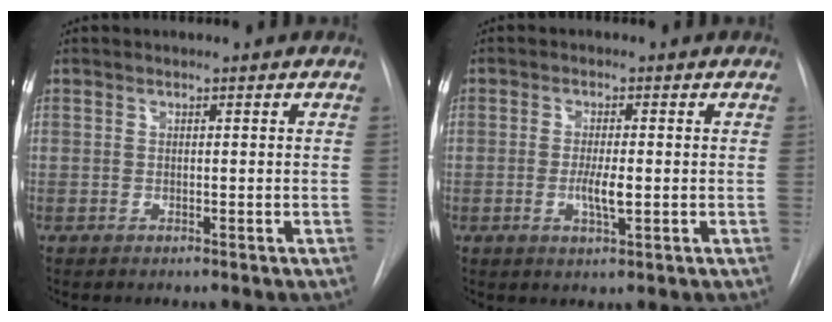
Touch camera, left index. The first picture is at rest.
{"total": 3.5, "force": [-0.6, 0.6, 3.4], "torque": [-0.065, -0.005, -0.009]}